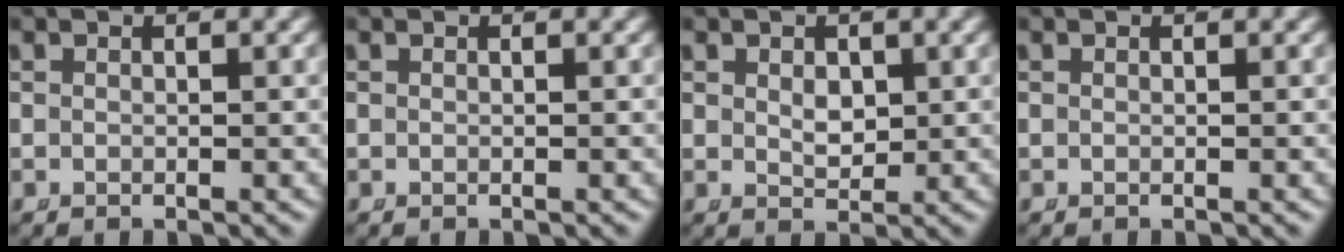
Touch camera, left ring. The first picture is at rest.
{"total": 0.0}
{"total": 1.8, "force": [0.5, 1.2, 1.3], "torque": [-0.023, -0.021, 0.023]}
{"total": 0.0}